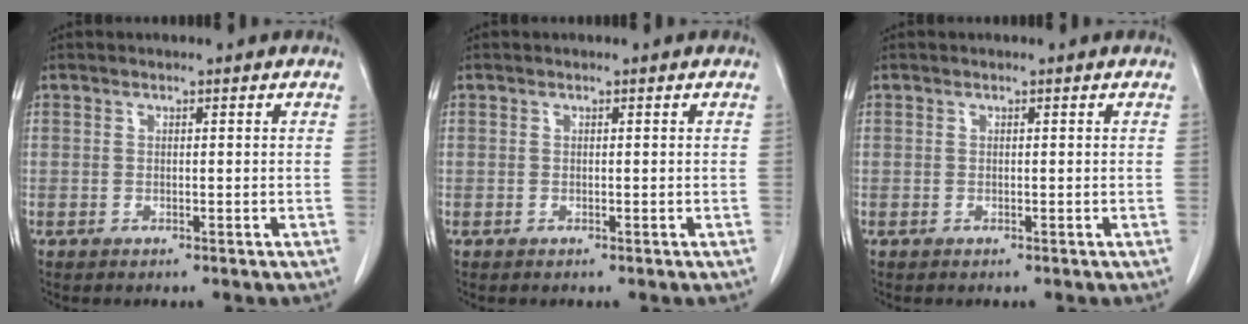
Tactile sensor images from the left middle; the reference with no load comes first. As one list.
[{"total": 0.0}, {"total": 0.0}]